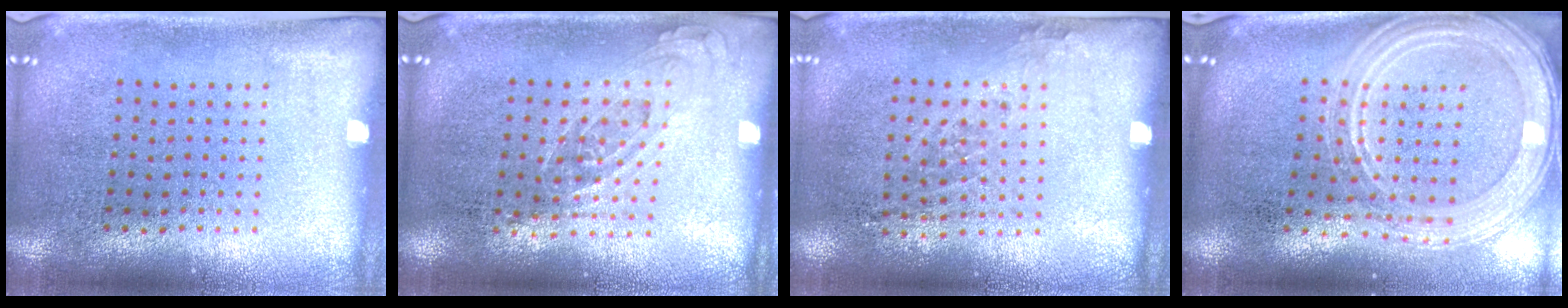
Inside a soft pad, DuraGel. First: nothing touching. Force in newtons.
{"total": 0.7, "press": 0.7, "slide": 0.3}
{"total": 1.0, "press": 0.8, "slide": 0.6}
{"total": 2.3, "press": 2.1, "slide": 1.0}